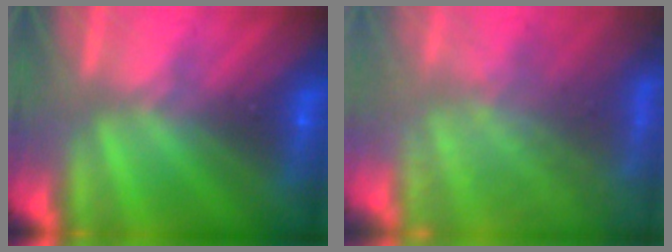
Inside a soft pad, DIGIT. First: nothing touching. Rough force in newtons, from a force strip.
{"total": 10.4}